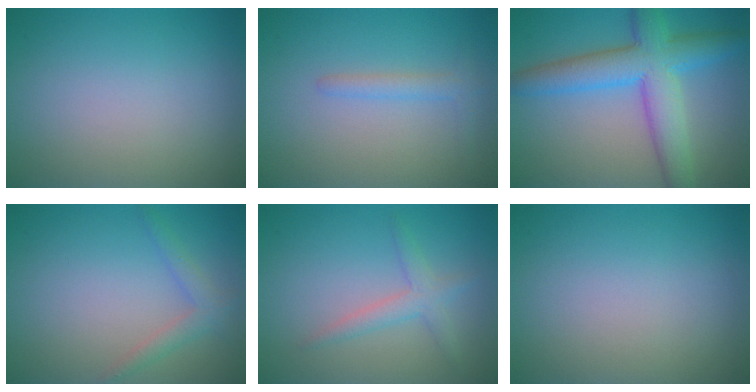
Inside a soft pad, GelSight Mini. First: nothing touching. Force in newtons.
{"total": 1.6, "press": 1.6, "slide": 0.1}
{"total": 7.7, "press": 7.7, "slide": 0.2}
{"total": 1.9, "press": 1.9, "slide": 0.2}
{"total": 2.1, "press": 2.1, "slide": 0.2}
{"total": 0.0}